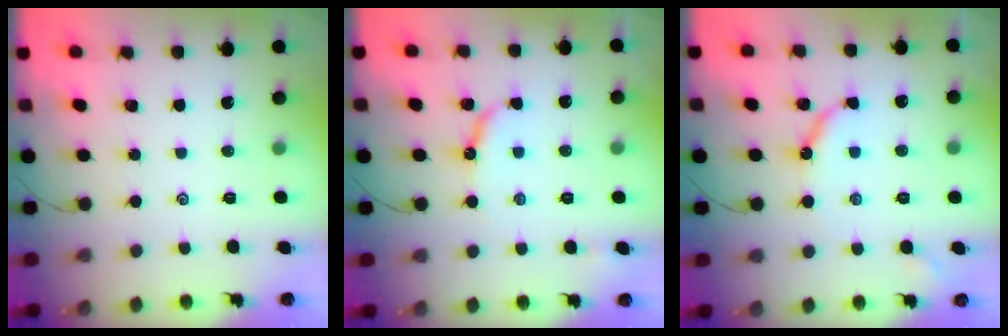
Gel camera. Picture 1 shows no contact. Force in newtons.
{"total": 7.1, "press": 7.1, "slide": 0.6}
{"total": 7.3, "press": 7.3, "slide": 0.7}